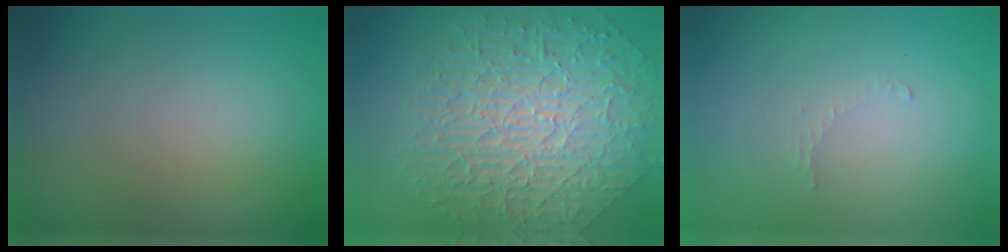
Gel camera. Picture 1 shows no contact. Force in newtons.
{"total": 9.9, "press": 6.6, "slide": 7.3}
{"total": 0.7, "press": 0.7, "slide": 0.1}